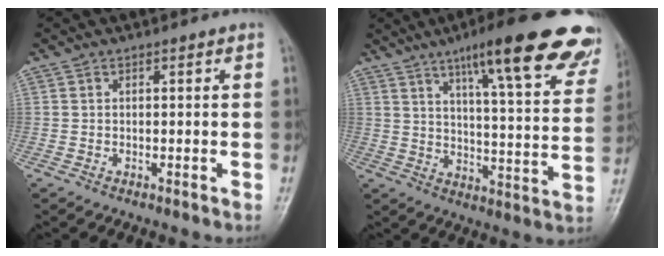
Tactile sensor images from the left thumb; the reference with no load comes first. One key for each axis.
{"total": 24.6, "fx": 16.2, "fy": 5.0, "fz": 17.9, "tx": -0.216, "ty": -0.047, "tz": 0.213}